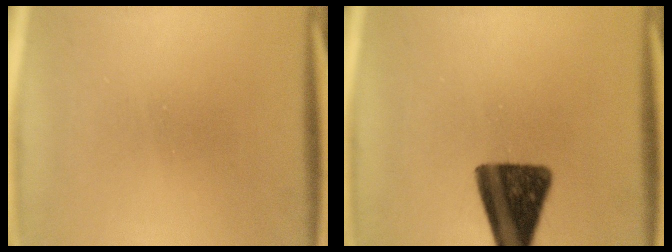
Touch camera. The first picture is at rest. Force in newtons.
{"total": 14.7}